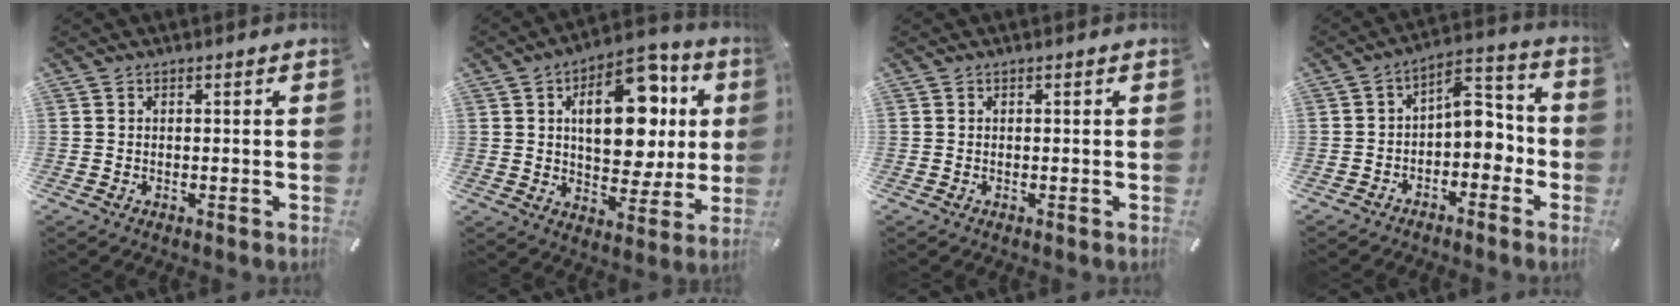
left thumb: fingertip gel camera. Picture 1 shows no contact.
{"total": 19.3, "force": [5.0, 11.6, 14.5], "torque": [-0.200, -0.011, 0.082]}
{"total": 0.0}
{"total": 8.3, "force": [-0.5, 5.5, 6.2], "torque": [-0.071, -0.002, -0.014]}